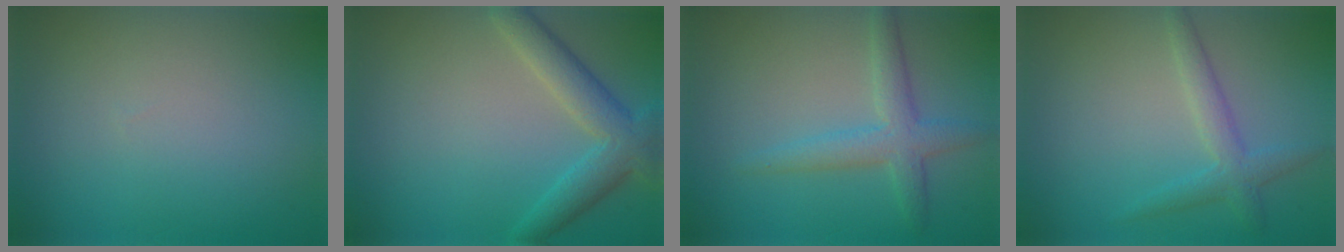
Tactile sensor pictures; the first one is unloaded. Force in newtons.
{"total": 4.3, "press": 4.3, "slide": 0.2}
{"total": 3.2, "press": 3.2, "slide": 0.1}
{"total": 2.4, "press": 2.4, "slide": 0.1}